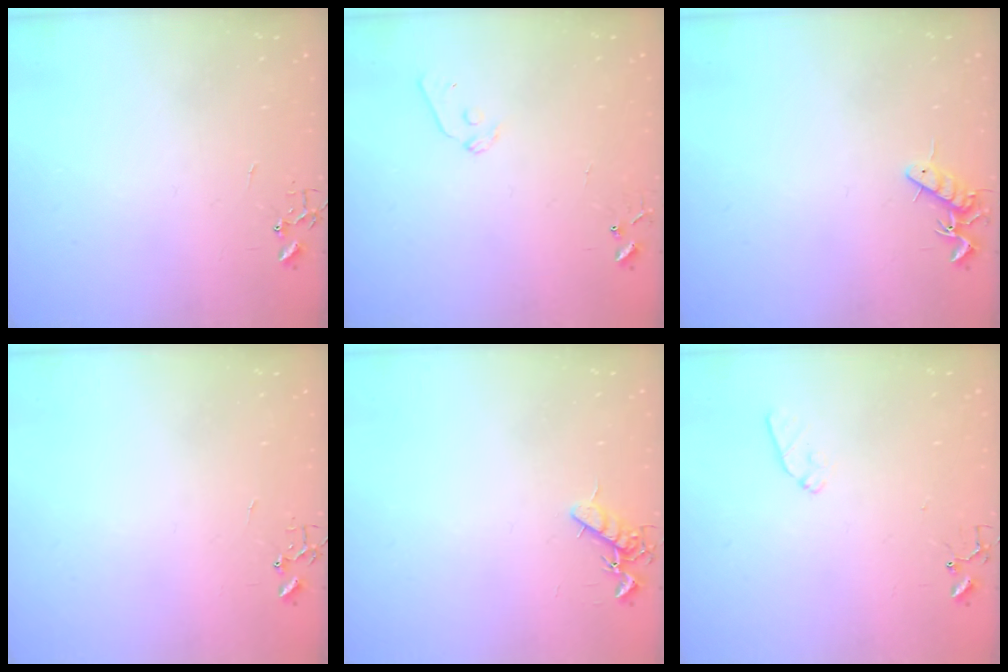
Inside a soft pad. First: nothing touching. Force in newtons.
{"total": 7.2, "press": 7.2, "slide": 0.5}
{"total": 7.6, "press": 7.5, "slide": 0.8}
{"total": 0.0}
{"total": 7.7, "press": 7.7, "slide": 1.1}
{"total": 7.6, "press": 7.6, "slide": 0.6}